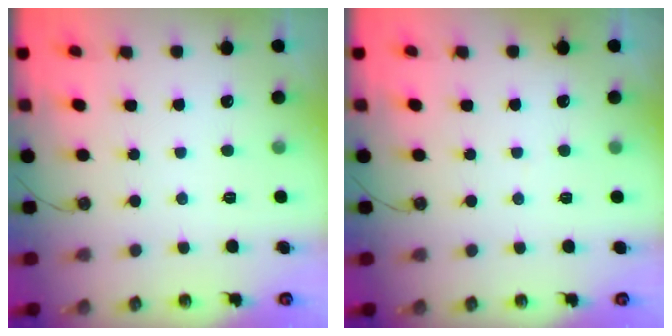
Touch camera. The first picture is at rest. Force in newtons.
{"total": 1.4, "press": 1.4, "slide": 0.1}